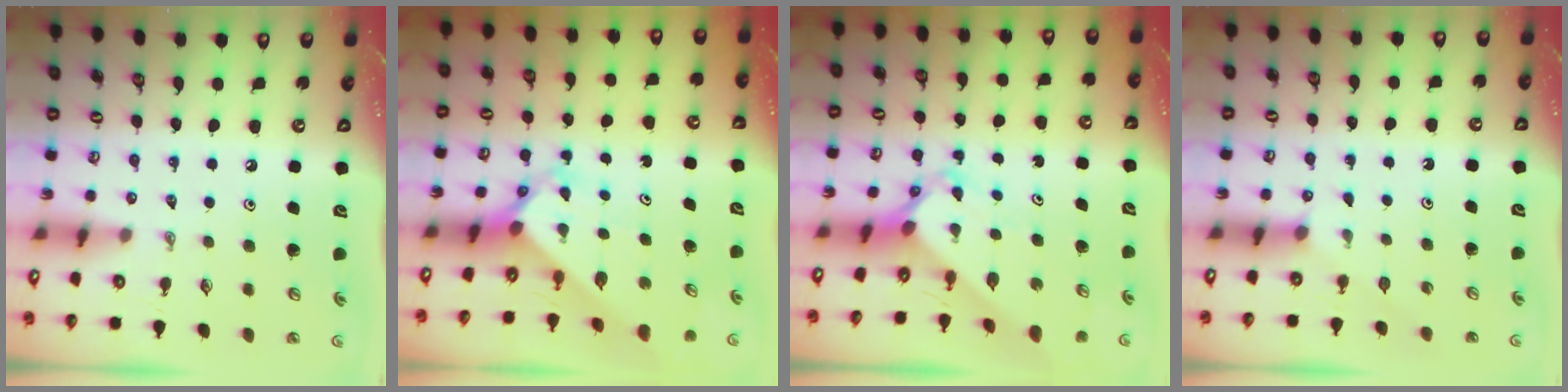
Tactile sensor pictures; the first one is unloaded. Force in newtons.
{"total": 2.7, "press": 2.7, "slide": 0.2}
{"total": 3.6, "press": 3.6, "slide": 0.3}
{"total": 1.7, "press": 1.7, "slide": 0.2}